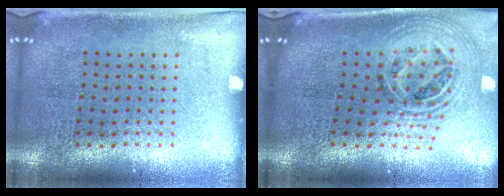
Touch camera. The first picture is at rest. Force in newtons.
{"total": 1.8, "press": 1.5, "slide": 1.1}